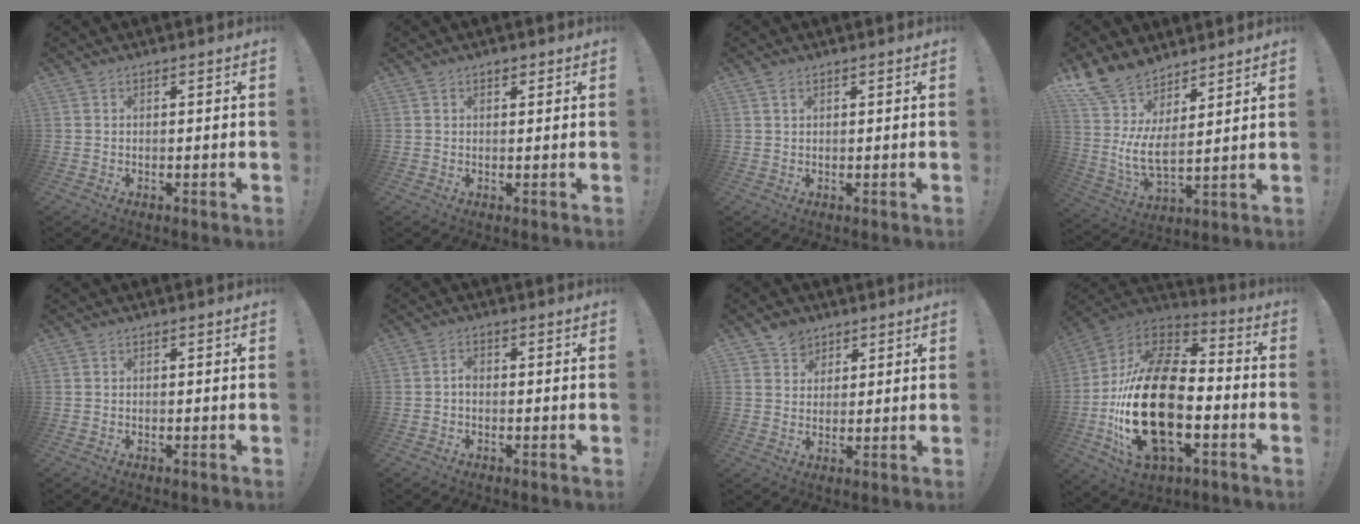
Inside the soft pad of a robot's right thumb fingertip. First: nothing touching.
{"total": 1.1, "force": [0.7, 0.7, 0.4], "torque": [-0.006, 0.000, 0.013]}
{"total": 1.2, "force": [0.8, 0.6, 0.7], "torque": [-0.009, -0.002, 0.013]}
{"total": 12.8, "force": [7.6, 5.5, 8.8], "torque": [-0.199, -0.059, 0.139]}
{"total": 0.0}
{"total": 1.8, "force": [-0.8, 1.0, 1.3], "torque": [-0.026, 0.009, -0.015]}
{"total": 5.2, "force": [3.6, 3.7, 0.4], "torque": [0.004, -0.024, 0.066]}
{"total": 29.8, "force": [-5.4, 17.0, 23.9], "torque": [-0.473, 0.029, -0.080]}